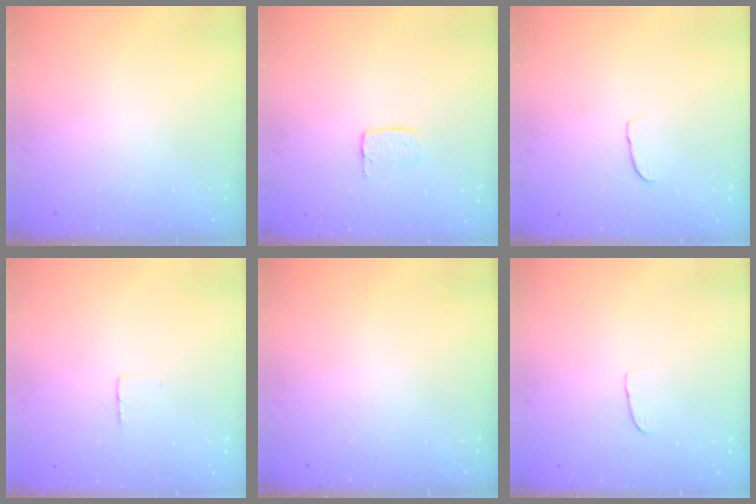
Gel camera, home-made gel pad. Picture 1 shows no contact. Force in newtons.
{"total": 3.5, "press": 3.5, "slide": 0.2}
{"total": 4.2, "press": 4.2, "slide": 0.4}
{"total": 3.0, "press": 3.0, "slide": 0.2}
{"total": 0.0}
{"total": 2.6, "press": 2.6, "slide": 0.2}